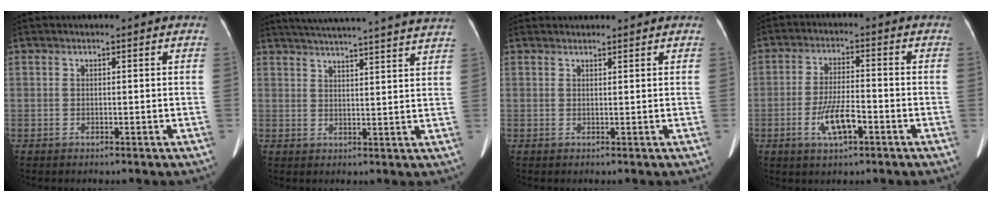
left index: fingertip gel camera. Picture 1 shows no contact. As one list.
[{"total": 25.3, "force": [23.6, -0.4, 9.2], "torque": [-0.141, -0.038, 0.294]}, {"total": 3.5, "force": [3.4, 0.6, 0.8], "torque": [-0.007, 0.016, 0.042]}, {"total": 6.4, "force": [-3.2, 1.4, 5.4], "torque": [-0.105, -0.009, -0.052]}]